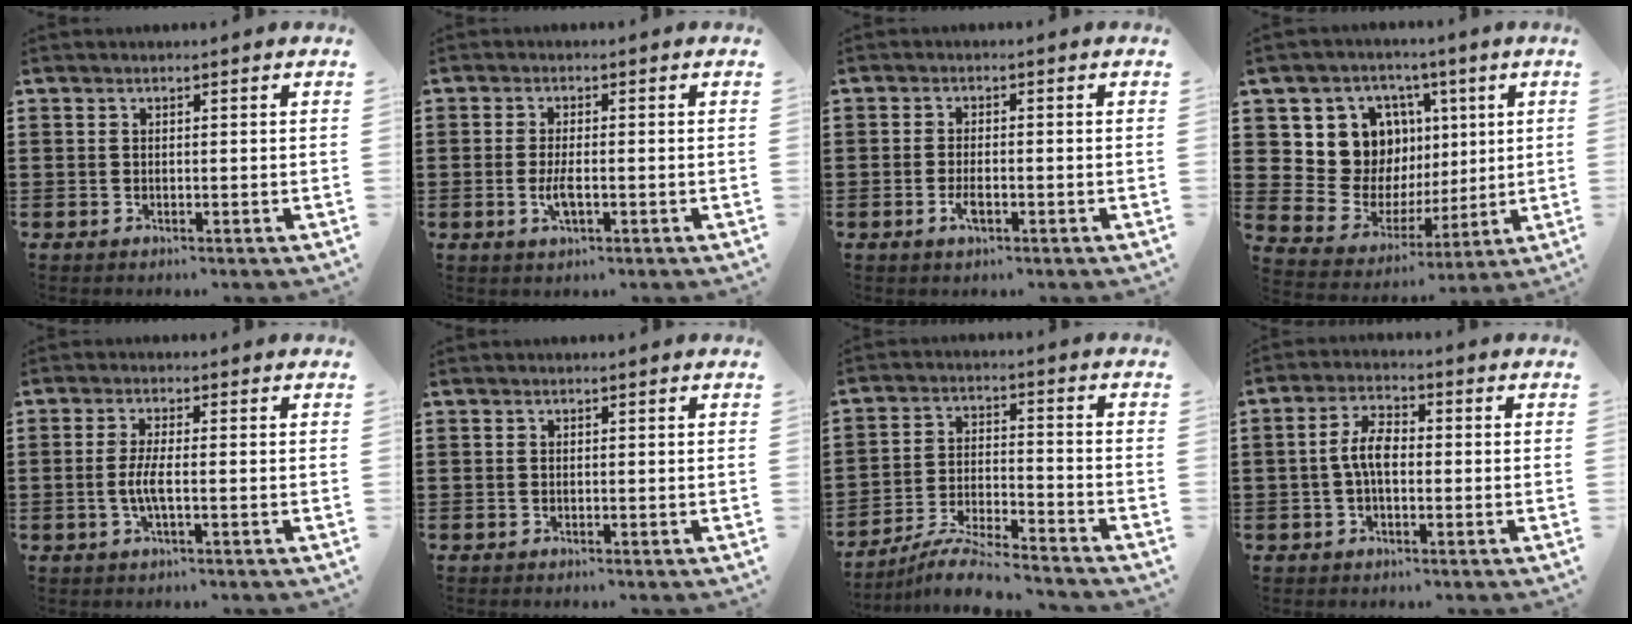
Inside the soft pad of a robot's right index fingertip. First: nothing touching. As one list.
[{"total": 3.3, "force": [-0.7, 1.0, 3.0], "torque": [-0.067, -0.005, -0.018]}, {"total": 2.7, "force": [-1.0, 1.0, 2.3], "torque": [-0.049, -0.004, -0.020]}, {"total": 11.0, "force": [3.7, 9.8, 3.4], "torque": [-0.089, -0.033, 0.076]}, {"total": 3.7, "force": [-0.8, 0.7, 3.5], "torque": [-0.086, -0.008, -0.023]}, {"total": 0.0}, {"total": 7.4, "force": [-7.0, 0.2, 2.5], "torque": [-0.059, 0.000, -0.138]}, {"total": 5.2, "force": [-0.5, 2.4, 4.5], "torque": [-0.095, 0.005, -0.012]}]